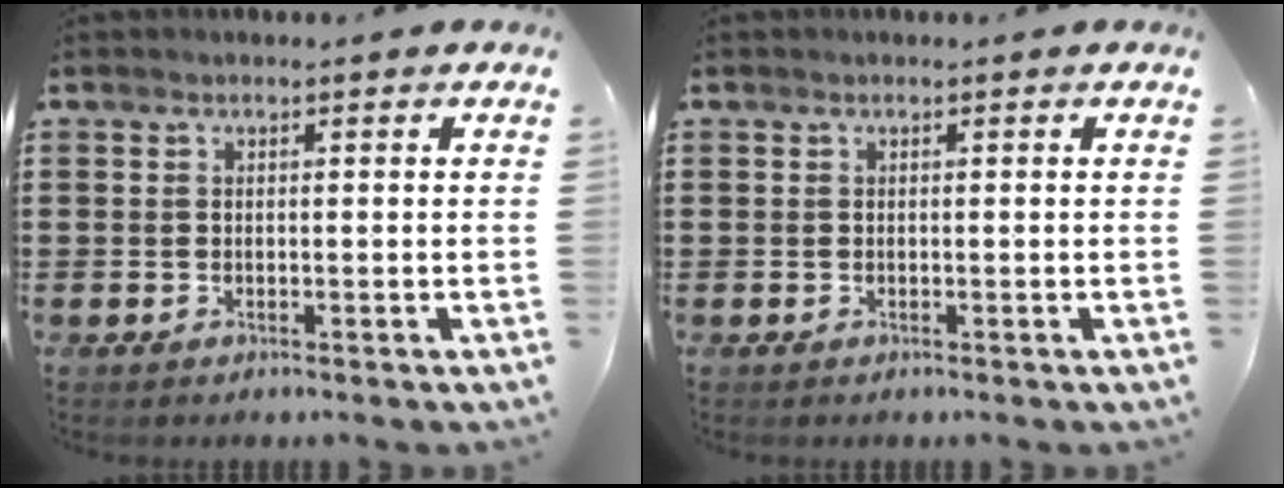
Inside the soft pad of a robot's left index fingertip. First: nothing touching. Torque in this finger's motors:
{"motor_torque": [-0.02, -0.01, 0.00, 0.00]}